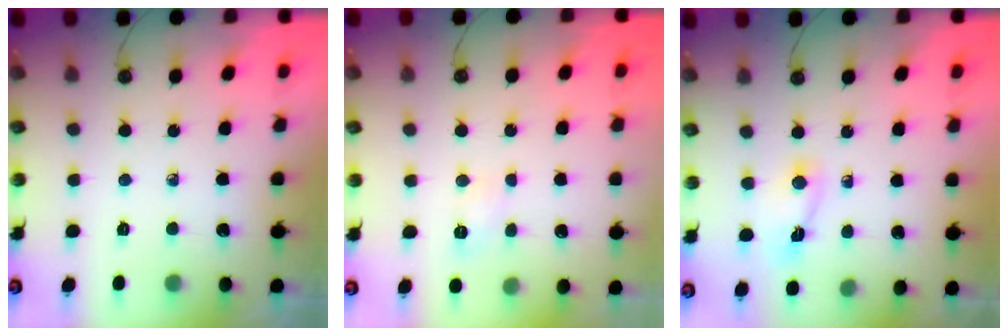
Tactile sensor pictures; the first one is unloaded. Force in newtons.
{"total": 3.5, "press": 3.5, "slide": 0.4}
{"total": 2.5, "press": 2.5, "slide": 0.3}